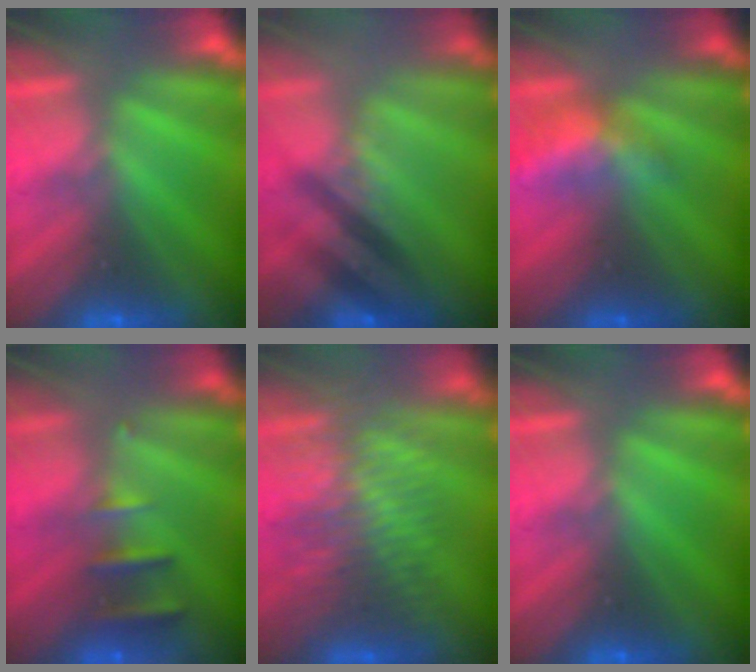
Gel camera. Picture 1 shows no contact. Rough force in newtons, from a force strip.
{"total": 2.5}
{"total": 2.3}
{"total": 2.4}
{"total": 3.5}
{"total": 0.0}